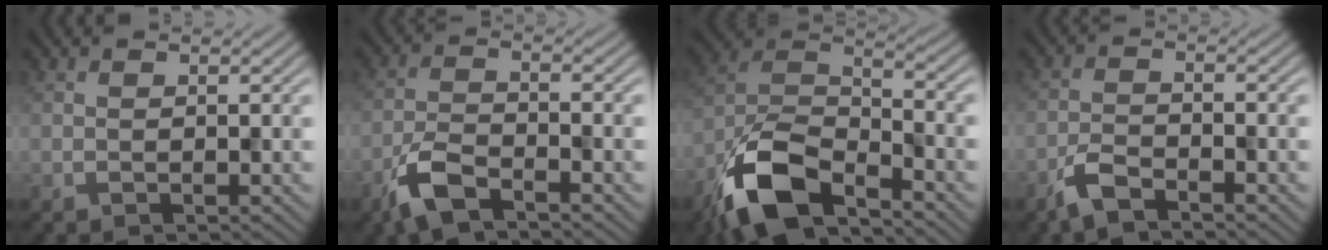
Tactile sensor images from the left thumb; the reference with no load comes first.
{"total": 5.8, "force": [-4.0, 1.9, 3.7], "torque": [-0.082, -0.006, -0.091]}
{"total": 12.2, "force": [-8.2, 4.9, 7.6], "torque": [-0.153, -0.008, -0.178]}
{"total": 3.7, "force": [-2.9, 0.9, 2.2], "torque": [-0.050, -0.003, -0.070]}